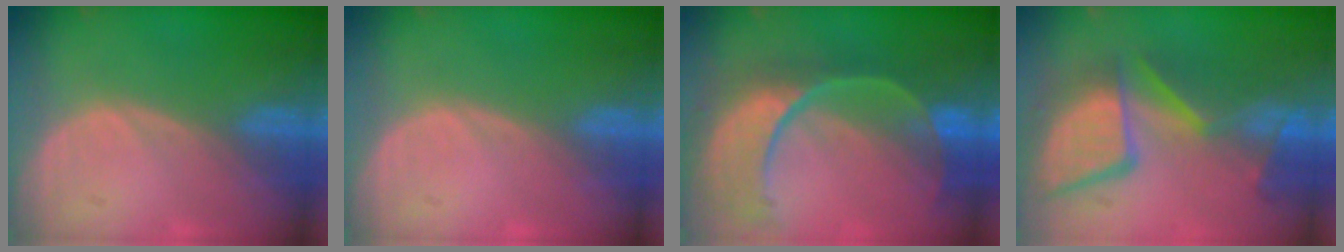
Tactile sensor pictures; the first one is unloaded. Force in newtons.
{"total": 0.0}
{"total": 11.3, "press": 9.5, "slide": 6.1}
{"total": 11.5, "press": 10.7, "slide": 4.4}